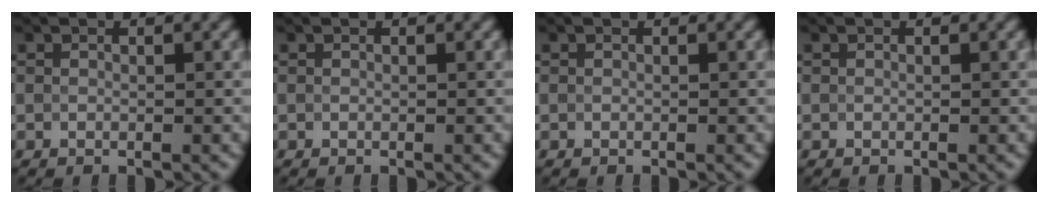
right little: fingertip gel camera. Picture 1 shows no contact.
{"total": 0.0}
{"total": 0.0}
{"total": 0.0}